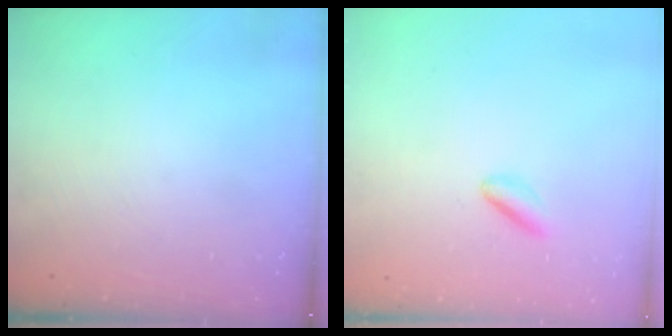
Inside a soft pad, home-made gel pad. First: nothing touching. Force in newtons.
{"total": 3.0, "press": 2.9, "slide": 0.6}